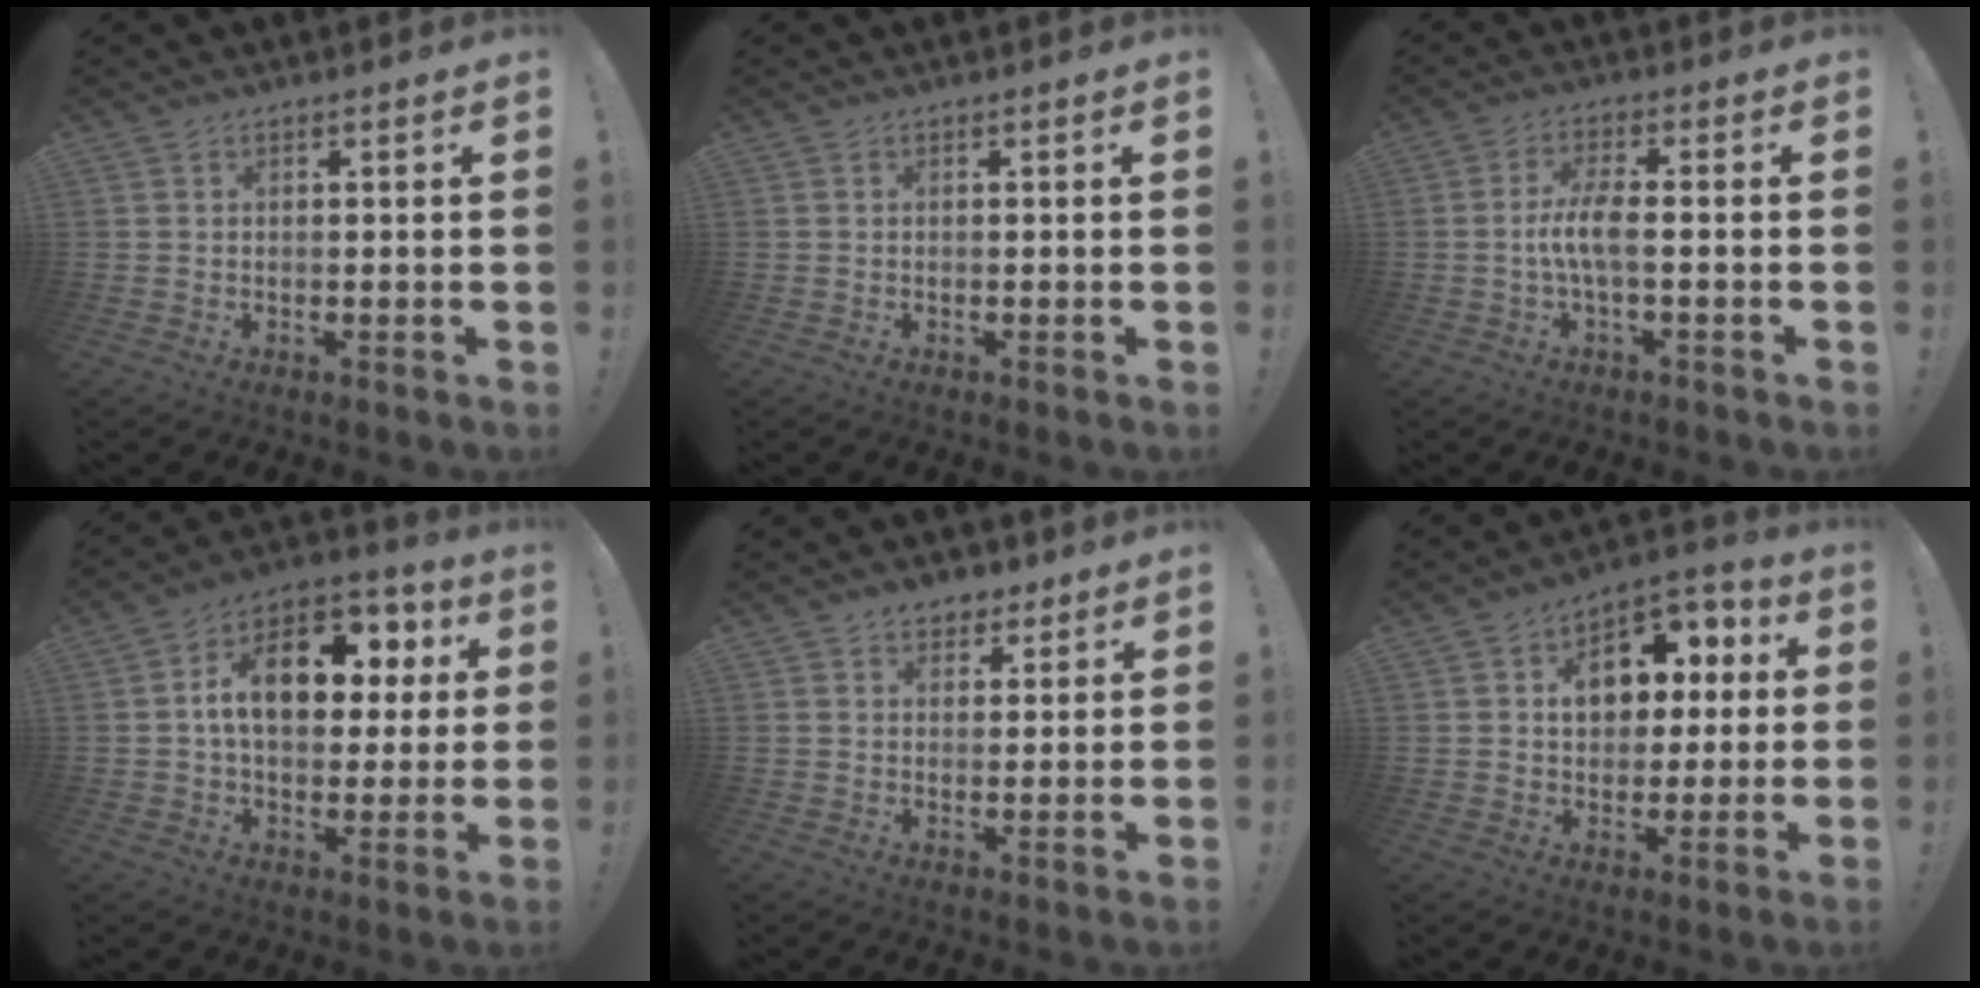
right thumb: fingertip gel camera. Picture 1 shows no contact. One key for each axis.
{"total": 0.0}
{"total": 7.2, "fx": -0.9, "fy": 1.6, "fz": 6.9, "tx": -0.142, "ty": -0.005, "tz": -0.021}
{"total": 17.3, "fx": 4.1, "fy": 11.0, "fz": 12.7, "tx": -0.182, "ty": -0.003, "tz": 0.070}
{"total": 5.3, "fx": 3.3, "fy": 3.9, "fz": 1.3, "tx": -0.008, "ty": -0.017, "tz": 0.061}
{"total": 12.4, "fx": 2.7, "fy": 9.6, "fz": 7.4, "tx": -0.091, "ty": -0.008, "tz": 0.053}